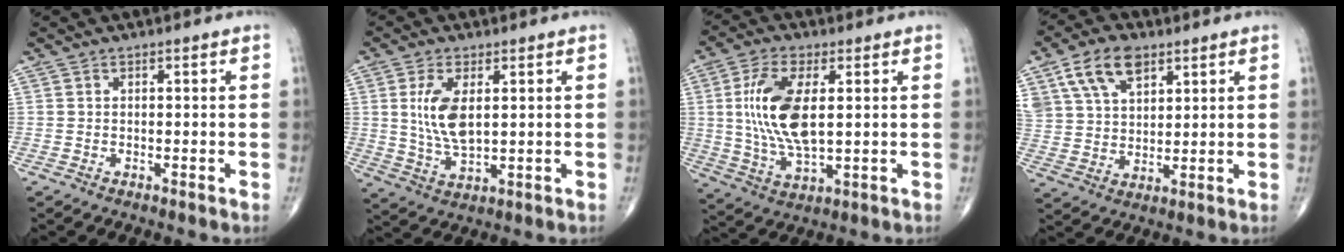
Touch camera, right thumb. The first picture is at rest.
{"total": 8.6, "force": [1.8, 4.0, 7.4], "torque": [-0.148, -0.014, 0.044]}
{"total": 13.8, "force": [2.1, 6.2, 12.2], "torque": [-0.247, -0.011, 0.046]}
{"total": 11.6, "force": [6.3, 6.7, 7.1], "torque": [-0.116, -0.014, 0.123]}